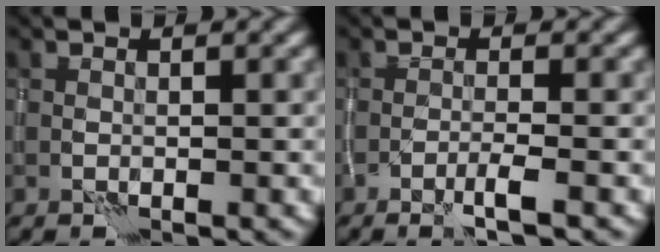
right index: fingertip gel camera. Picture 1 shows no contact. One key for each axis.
{"total": 1.4, "fx": -0.6, "fy": 0.0, "fz": 1.2, "tx": -0.016, "ty": 0.006, "tz": -0.018}